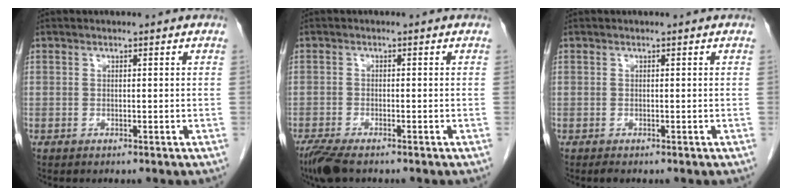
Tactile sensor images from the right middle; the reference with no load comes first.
{"total": 4.7, "force": [-3.6, 1.0, 2.8], "torque": [-0.058, -0.013, -0.063]}
{"total": 0.6, "force": [-0.5, 0.2, 0.3], "torque": [-0.010, -0.002, -0.007]}